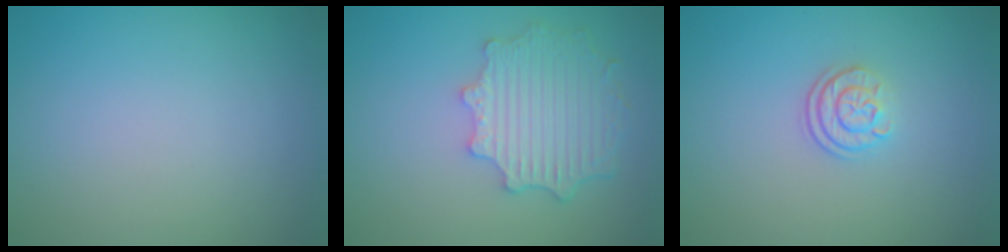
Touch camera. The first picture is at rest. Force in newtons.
{"total": 4.6, "press": 3.8, "slide": 2.5}
{"total": 2.4, "press": 1.8, "slide": 1.5}